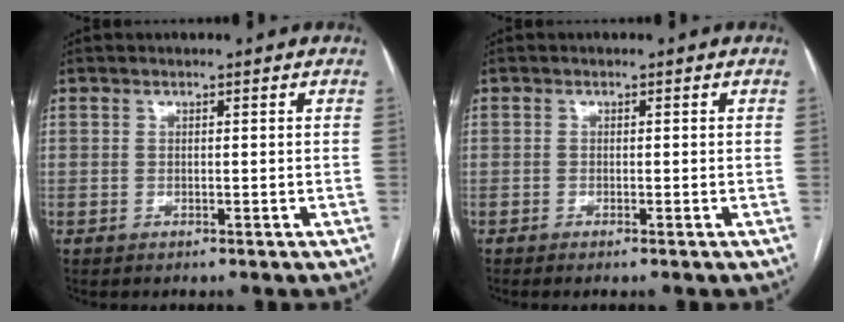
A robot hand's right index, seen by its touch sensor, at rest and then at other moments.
{"total": 0.8, "force": [-0.6, -0.1, 0.6], "torque": [-0.012, 0.000, -0.011]}